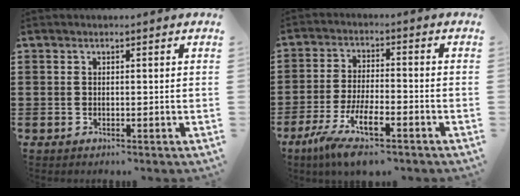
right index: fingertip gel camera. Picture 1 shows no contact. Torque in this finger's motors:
{"motor_torque": [0.58, 0.64, 0.07, 0.01]}